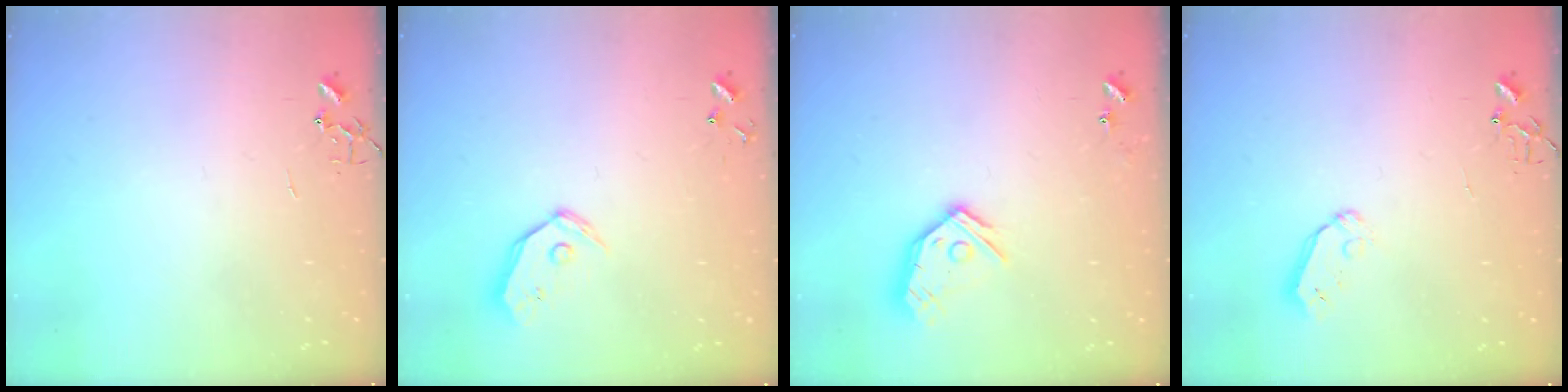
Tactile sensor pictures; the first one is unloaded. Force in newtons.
{"total": 8.7, "press": 8.6, "slide": 1.3}
{"total": 13.2, "press": 13.1, "slide": 1.6}
{"total": 5.2, "press": 5.1, "slide": 0.5}